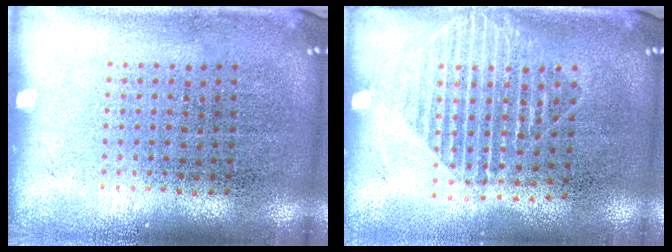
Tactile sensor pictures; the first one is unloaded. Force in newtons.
{"total": 1.5, "press": 1.3, "slide": 0.8}